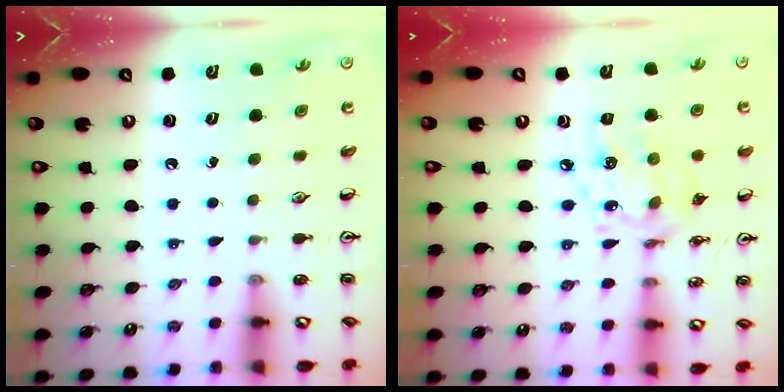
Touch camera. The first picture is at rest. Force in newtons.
{"total": 11.7, "press": 11.7, "slide": 0.8}